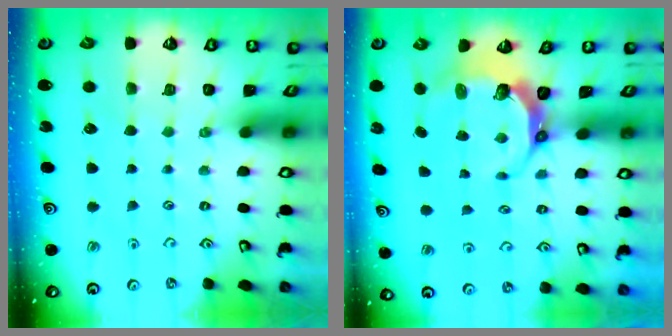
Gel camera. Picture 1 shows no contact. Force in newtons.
{"total": 8.1, "press": 6.8, "slide": 4.4}